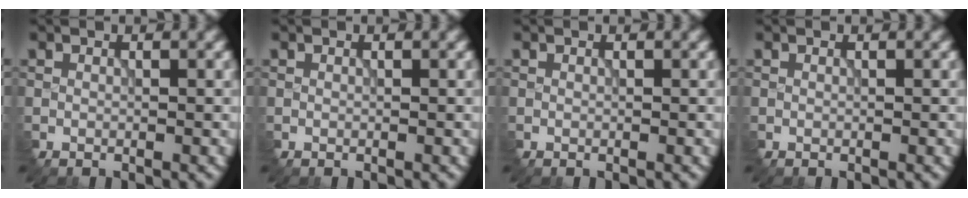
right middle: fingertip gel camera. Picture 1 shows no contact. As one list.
[{"total": 0.0}, {"total": 0.0}, {"total": 0.0}]